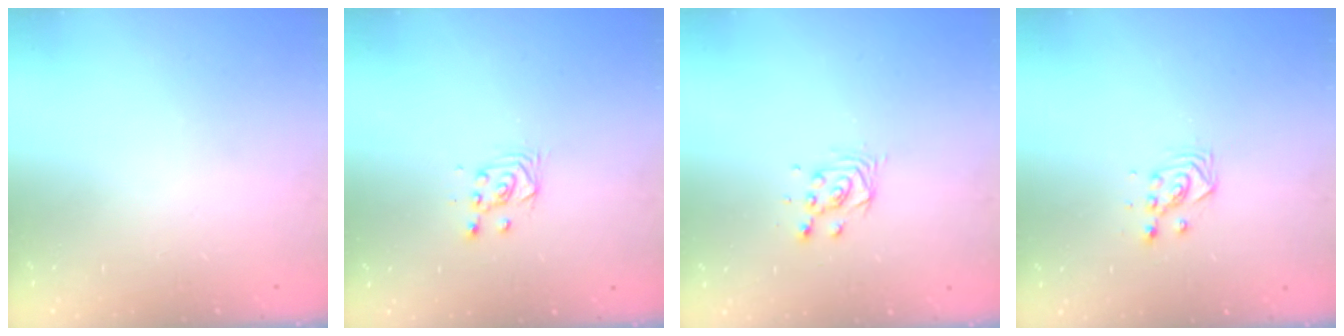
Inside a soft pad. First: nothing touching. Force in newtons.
{"total": 4.1, "press": 4.0, "slide": 0.7}
{"total": 4.1, "press": 4.1, "slide": 0.4}
{"total": 3.7, "press": 3.7, "slide": 0.2}